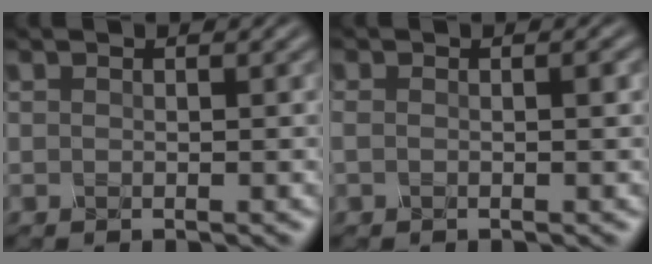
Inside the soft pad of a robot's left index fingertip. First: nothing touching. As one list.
[{"total": 1.2, "force": [-0.1, 0.5, 1.1], "torque": [-0.024, -0.001, -0.003]}]